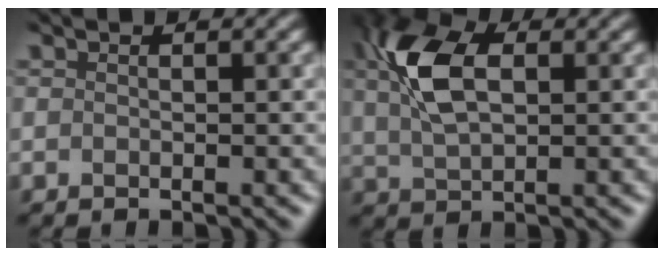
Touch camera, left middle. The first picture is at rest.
{"total": 5.8, "force": [1.9, 3.0, 4.6], "torque": [-0.122, 0.014, 0.041]}